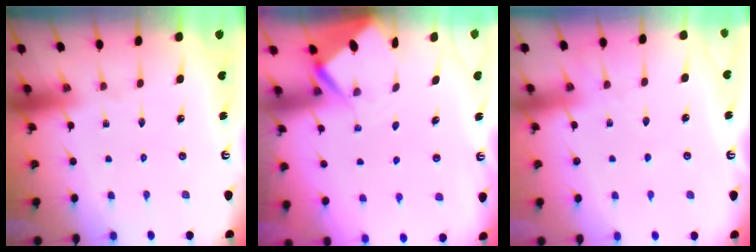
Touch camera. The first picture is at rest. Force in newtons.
{"total": 3.6, "press": 3.6, "slide": 0.4}
{"total": 4.4, "press": 4.4, "slide": 0.7}